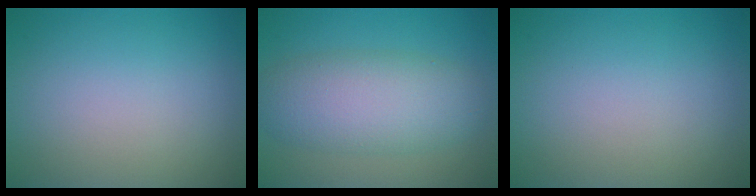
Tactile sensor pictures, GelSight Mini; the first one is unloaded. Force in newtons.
{"total": 6.4, "press": 6.4, "slide": 0.1}
{"total": 0.0}